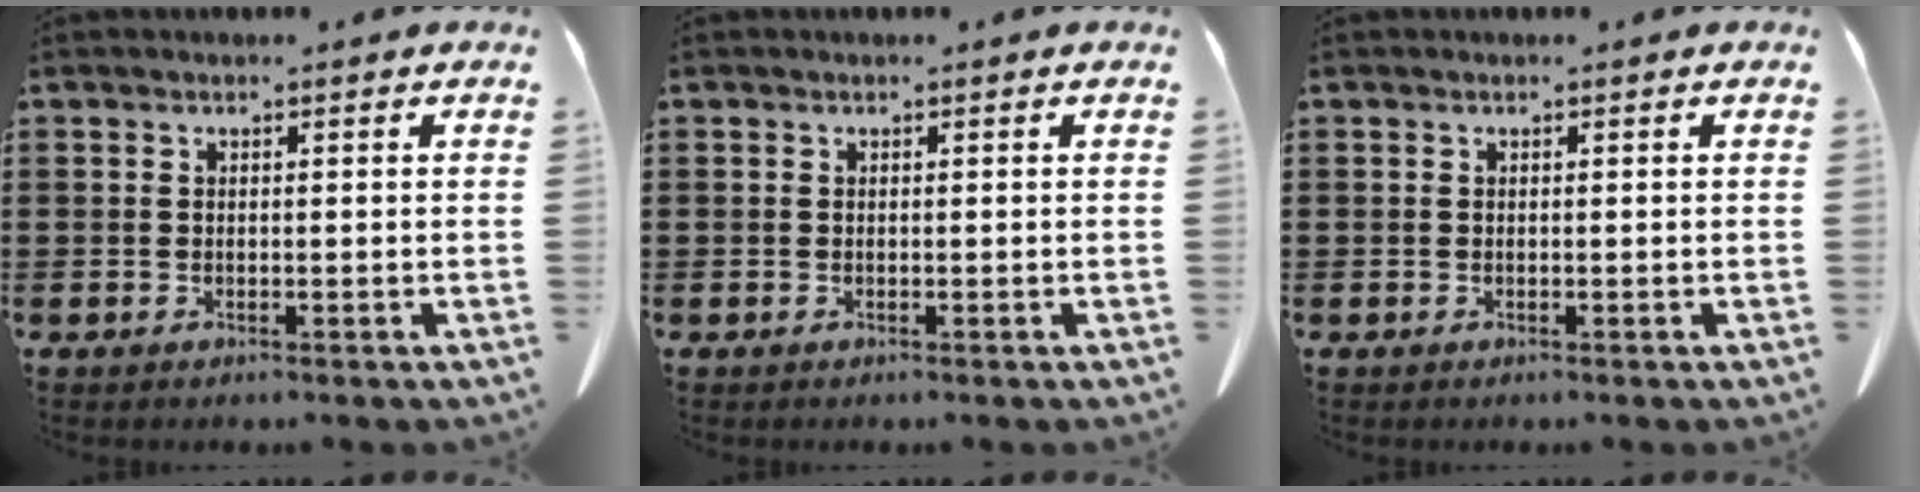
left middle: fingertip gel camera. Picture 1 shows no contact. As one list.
[{"total": 0.0}, {"total": 0.0}]